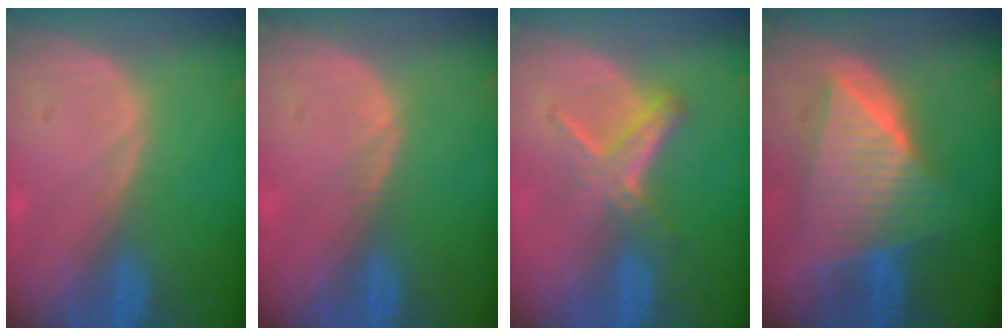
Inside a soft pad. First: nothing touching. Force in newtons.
{"total": 0.7, "press": 0.6, "slide": 0.4}
{"total": 6.0, "press": 5.2, "slide": 3.1}
{"total": 10.0, "press": 9.9, "slide": 0.7}